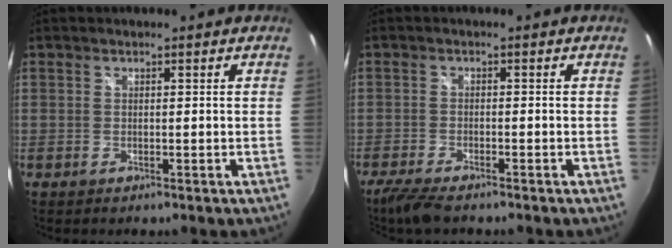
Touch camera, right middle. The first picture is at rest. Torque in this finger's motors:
{"motor_torque": [0.60, -0.59, 0.16, 0.06]}